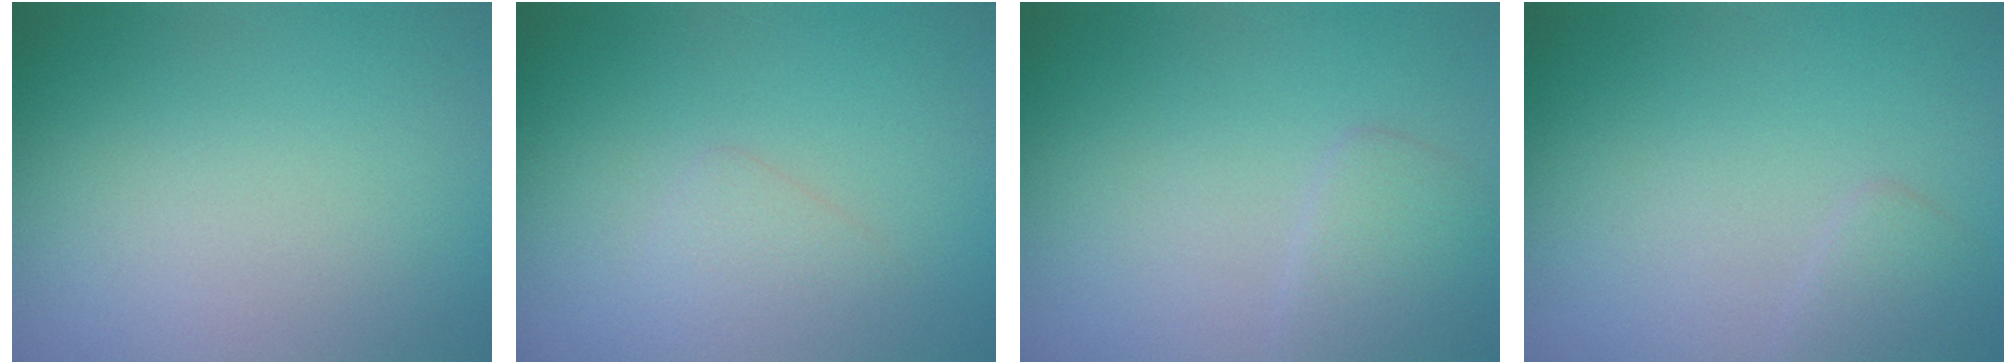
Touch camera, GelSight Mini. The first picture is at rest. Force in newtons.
{"total": 1.3, "press": 1.3, "slide": 0.1}
{"total": 2.1, "press": 2.1, "slide": 0.2}
{"total": 1.4, "press": 1.4, "slide": 0.1}